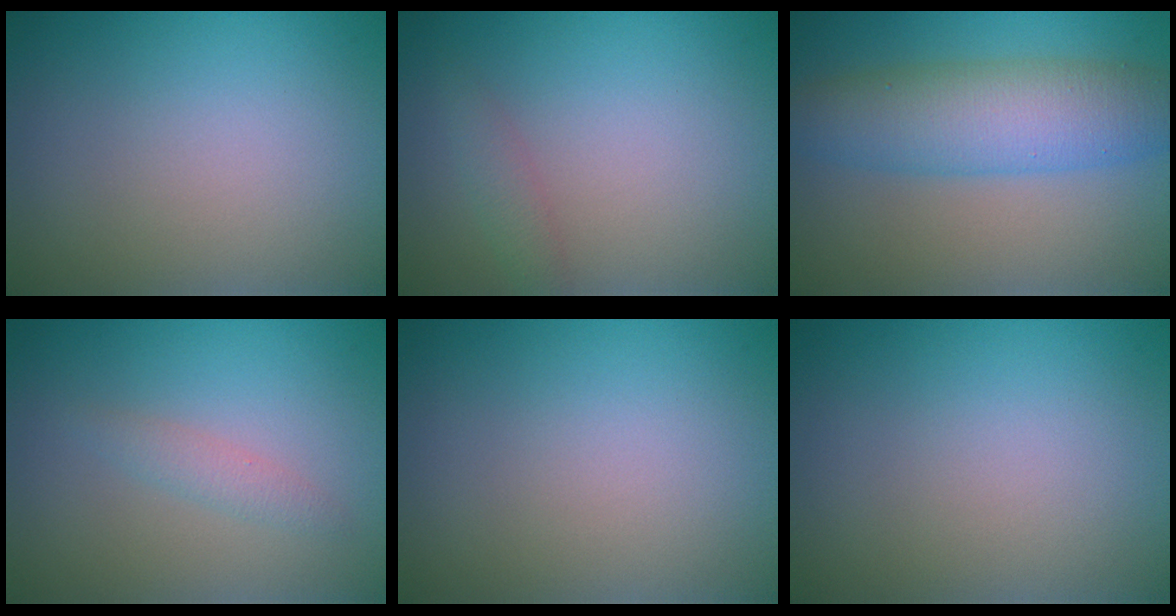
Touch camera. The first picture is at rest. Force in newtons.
{"total": 1.3, "press": 1.3, "slide": 0.0}
{"total": 6.7, "press": 6.7, "slide": 0.1}
{"total": 1.3, "press": 1.3, "slide": 0.0}
{"total": 0.0}
{"total": 0.0}